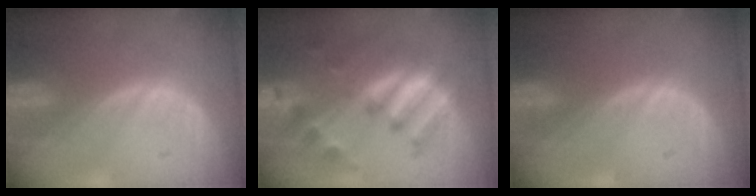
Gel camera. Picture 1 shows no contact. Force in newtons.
{"total": 9.5, "press": 8.4, "slide": 4.5}
{"total": 0.0}